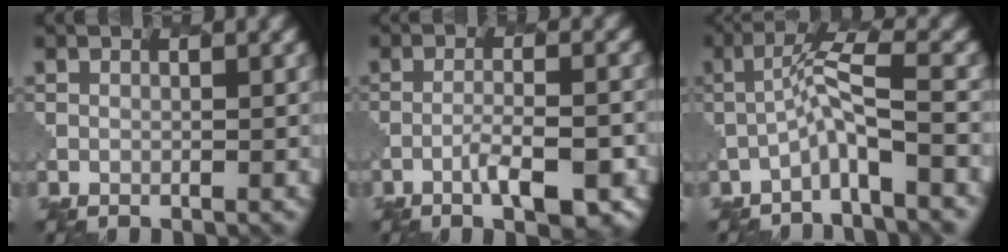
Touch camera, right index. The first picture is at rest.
{"total": 4.8, "force": [-2.3, 1.1, 4.1], "torque": [-0.072, 0.001, -0.031]}
{"total": 3.5, "force": [-1.7, 0.3, 3.1], "torque": [-0.053, 0.016, -0.037]}